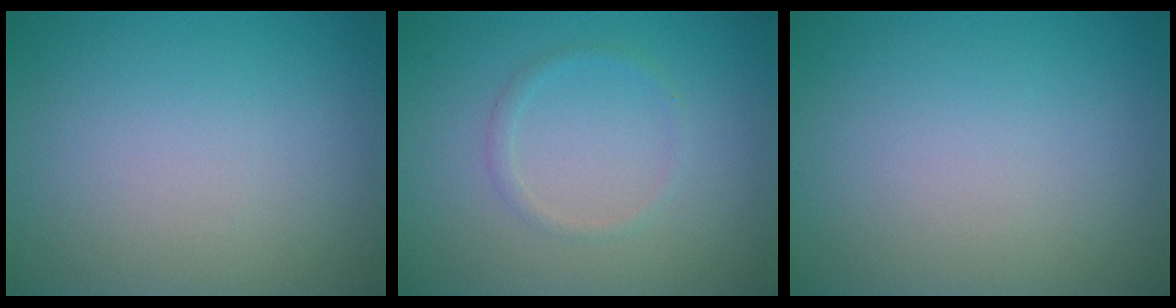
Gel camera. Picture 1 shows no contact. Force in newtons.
{"total": 1.0, "press": 1.0, "slide": 0.0}
{"total": 0.0}